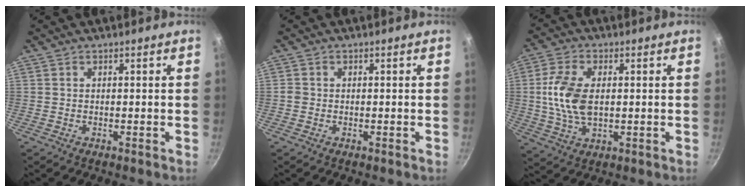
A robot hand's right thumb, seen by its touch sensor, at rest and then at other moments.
{"total": 1.1, "force": [-0.3, 1.0, 0.4], "torque": [-0.006, 0.002, -0.007]}
{"total": 11.0, "force": [0.7, 6.5, 8.9], "torque": [-0.172, 0.003, 0.013]}